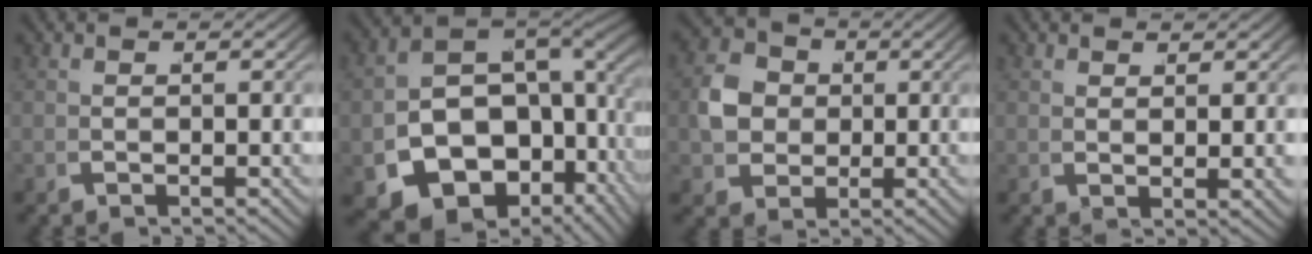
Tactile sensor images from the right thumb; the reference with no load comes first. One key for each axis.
{"total": 18.0, "fx": -5.0, "fy": 13.6, "fz": 10.7, "tx": -0.218, "ty": -0.071, "tz": -0.057}
{"total": 7.2, "fx": 1.0, "fy": 5.9, "fz": 4.0, "tx": -0.103, "ty": -0.019, "tz": 0.028}
{"total": 1.7, "fx": 1.4, "fy": 0.0, "fz": 0.8, "tx": -0.010, "ty": 0.005, "tz": 0.027}